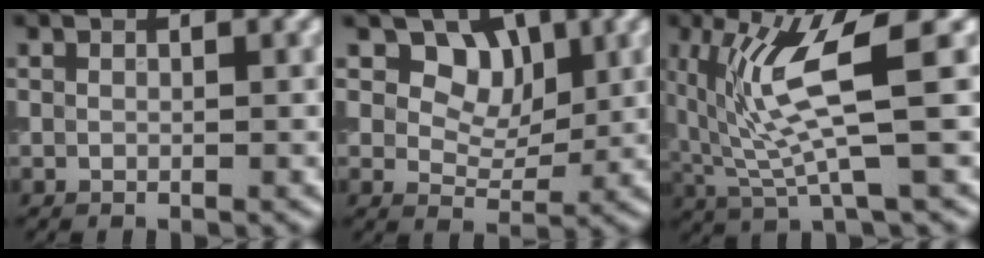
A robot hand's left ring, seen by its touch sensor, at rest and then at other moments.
{"total": 4.9, "force": [2.4, 3.5, 2.3], "torque": [-0.038, -0.015, 0.048]}
{"total": 7.1, "force": [1.4, 1.2, 6.8], "torque": [-0.148, -0.008, 0.032]}